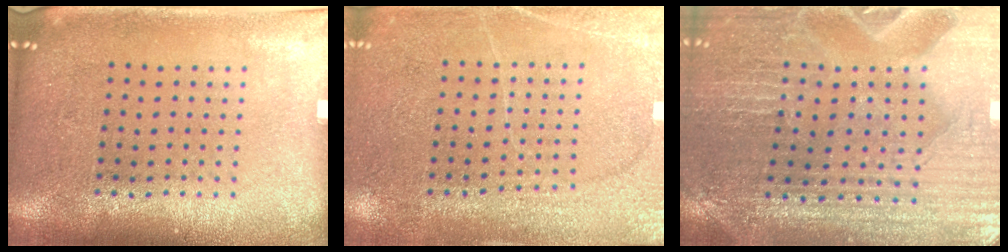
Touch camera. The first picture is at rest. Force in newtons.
{"total": 2.8, "press": 2.7, "slide": 0.7}
{"total": 2.9, "press": 2.8, "slide": 0.3}